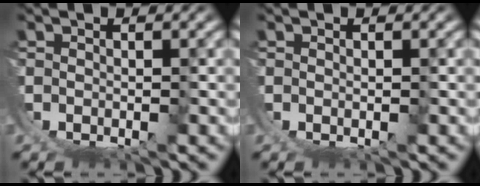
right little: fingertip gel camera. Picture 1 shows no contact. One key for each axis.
{"total": 0.9, "fx": 0.4, "fy": -0.8, "fz": 0.0, "tx": 0.006, "ty": 0.001, "tz": 0.009}